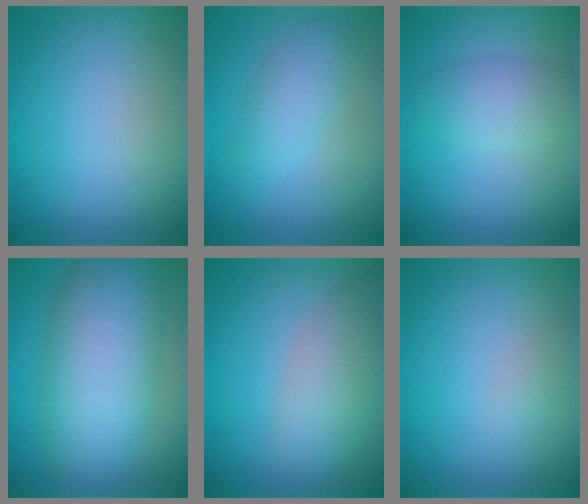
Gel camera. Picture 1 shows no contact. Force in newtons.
{"total": 2.8, "press": 2.8, "slide": 0.1}
{"total": 2.9, "press": 2.9, "slide": 0.2}
{"total": 9.4, "press": 9.4, "slide": 0.5}
{"total": 4.7, "press": 4.7, "slide": 0.3}
{"total": 1.1, "press": 1.1, "slide": 0.0}